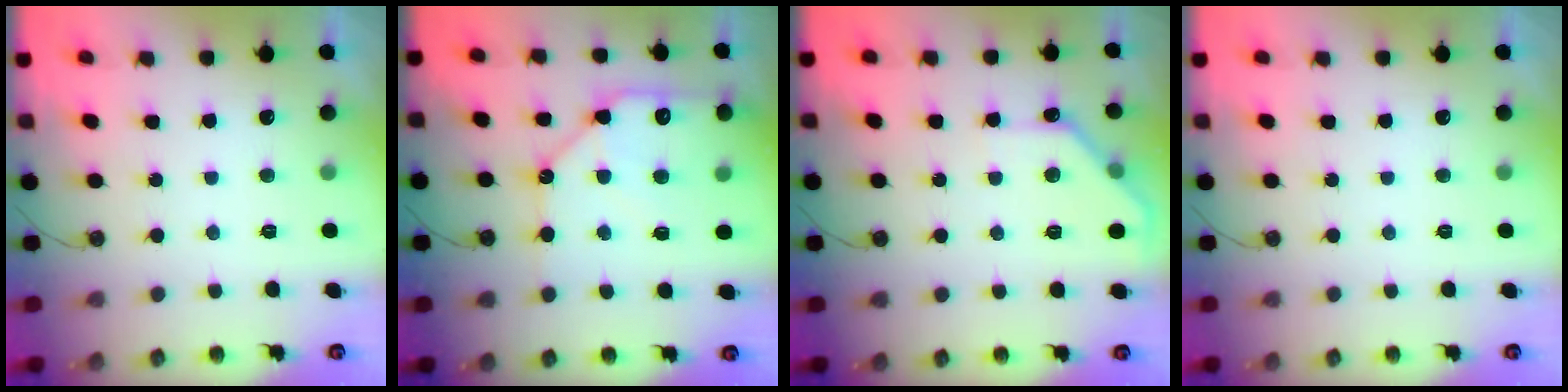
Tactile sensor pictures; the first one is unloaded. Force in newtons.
{"total": 13.8, "press": 13.7, "slide": 1.5}
{"total": 9.0, "press": 9.0, "slide": 0.5}
{"total": 0.0}